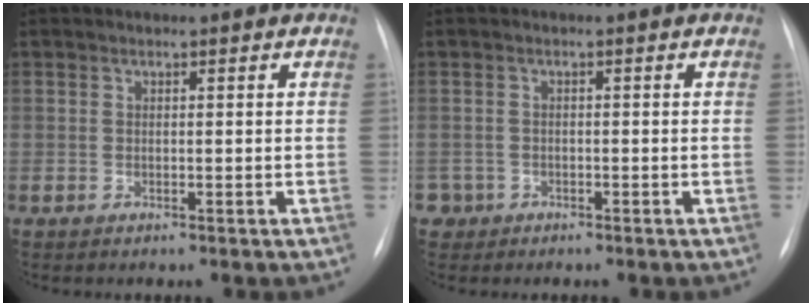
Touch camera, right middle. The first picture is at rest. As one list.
[{"total": 1.9, "force": [-1.1, 1.6, -0.4], "torque": [0.005, 0.009, -0.021]}]